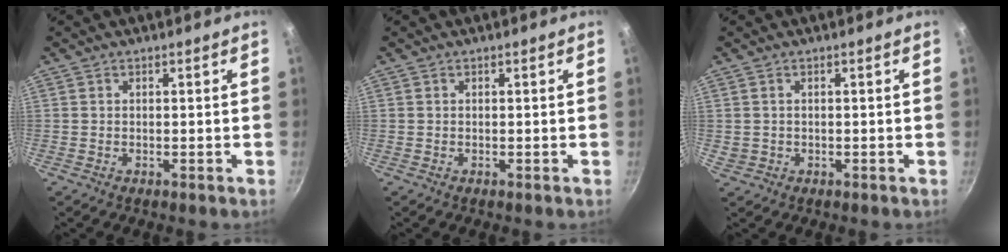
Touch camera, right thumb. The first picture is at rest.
{"total": 0.0}
{"total": 1.1, "force": [0.0, 1.0, 0.3], "torque": [-0.010, 0.002, 0.008]}